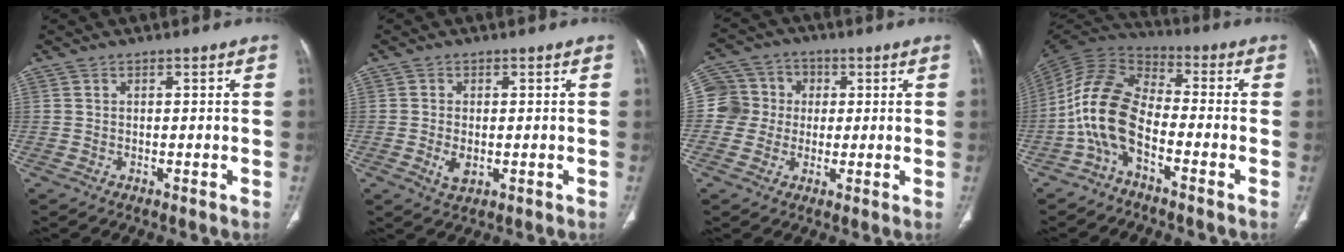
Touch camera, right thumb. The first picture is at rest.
{"total": 3.3, "force": [-0.6, 1.9, 2.6], "torque": [-0.050, -0.005, -0.006]}
{"total": 8.3, "force": [0.4, 8.2, 1.7], "torque": [-0.001, 0.018, 0.001]}
{"total": 12.5, "force": [-4.3, 6.3, 9.9], "torque": [-0.203, 0.052, -0.096]}